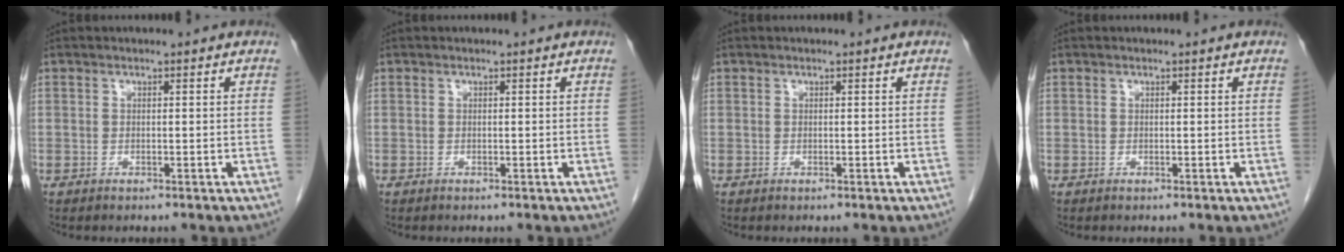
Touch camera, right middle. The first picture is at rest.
{"total": 0.0}
{"total": 0.0}
{"total": 0.0}